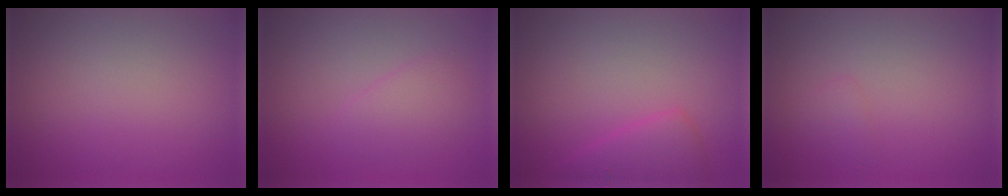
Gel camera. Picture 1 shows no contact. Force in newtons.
{"total": 1.8, "press": 1.8, "slide": 0.2}
{"total": 2.5, "press": 2.5, "slide": 0.2}
{"total": 0.8, "press": 0.8, "slide": 0.0}